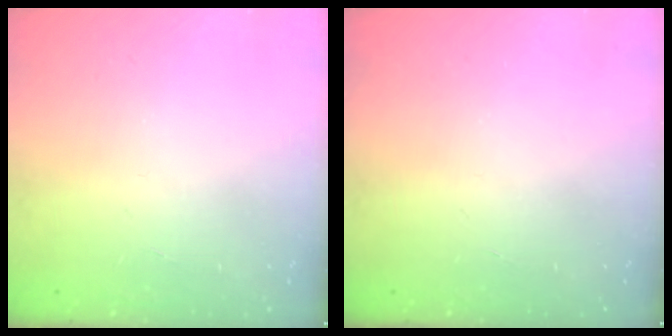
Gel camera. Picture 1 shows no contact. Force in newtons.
{"total": 0.0}